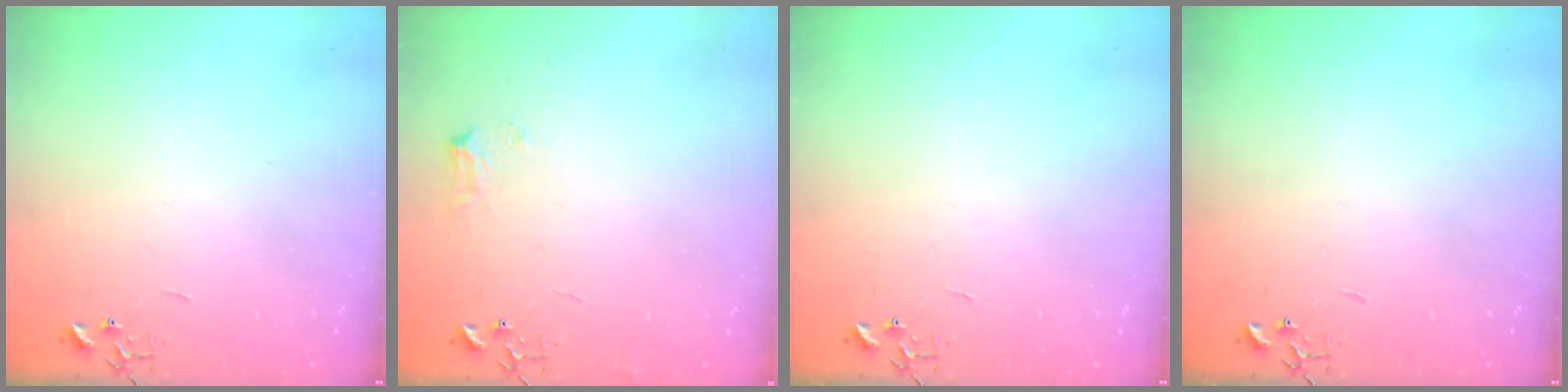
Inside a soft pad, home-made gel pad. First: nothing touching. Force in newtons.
{"total": 6.8, "press": 6.8, "slide": 0.8}
{"total": 0.0}
{"total": 0.0}